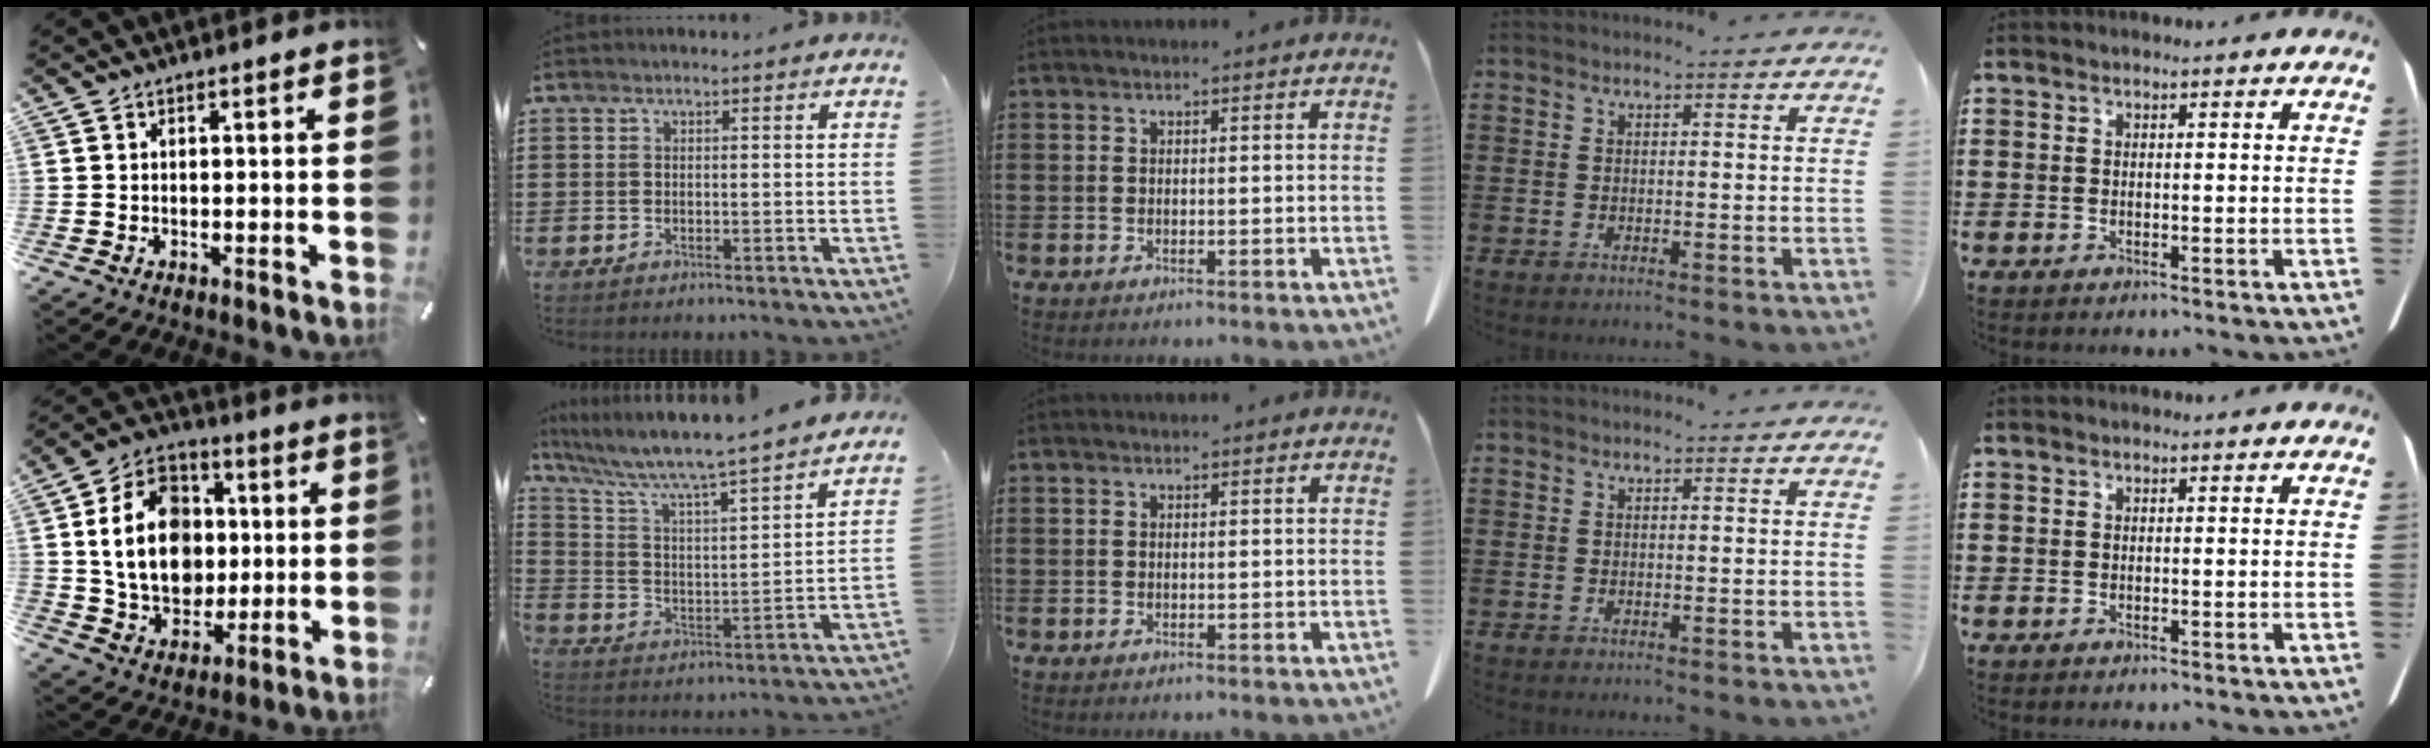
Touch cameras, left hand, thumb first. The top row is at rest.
{"thumb": {"total": 17.6, "force": [1.0, 14.1, 10.5], "torque": [-0.216, 0.011, 0.022]}, "index": {"total": 6.3, "force": [5.6, -0.3, 2.8], "torque": [-0.084, -0.053, 0.084]}}